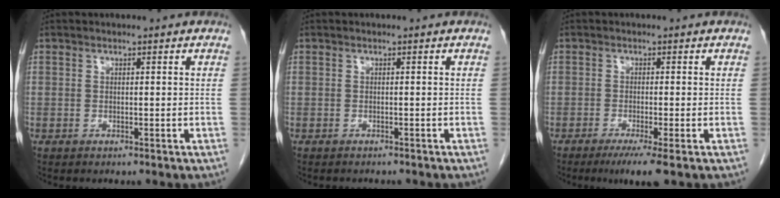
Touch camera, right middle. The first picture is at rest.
{"total": 2.2, "force": [-2.0, 0.6, 0.6], "torque": [-0.012, -0.004, -0.022]}
{"total": 4.3, "force": [-2.6, -0.1, 3.4], "torque": [-0.050, -0.013, -0.044]}